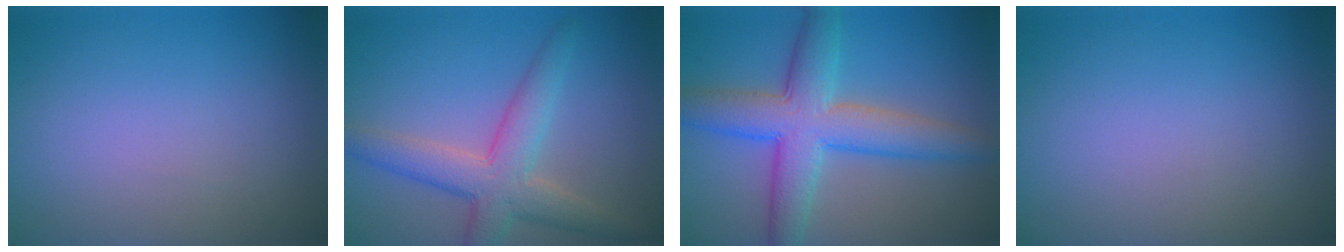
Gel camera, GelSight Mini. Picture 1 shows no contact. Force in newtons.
{"total": 5.5, "press": 5.5, "slide": 0.2}
{"total": 7.5, "press": 7.5, "slide": 0.1}
{"total": 0.0}